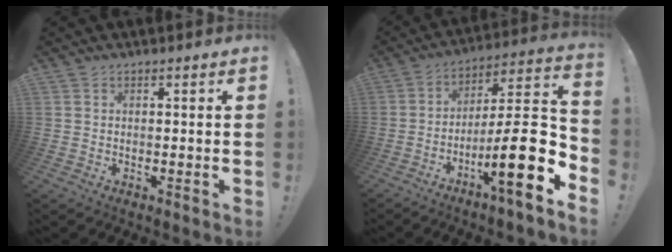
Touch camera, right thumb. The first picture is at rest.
{"total": 19.5, "force": [-7.4, 2.0, 17.9], "torque": [-0.293, 0.020, -0.128]}